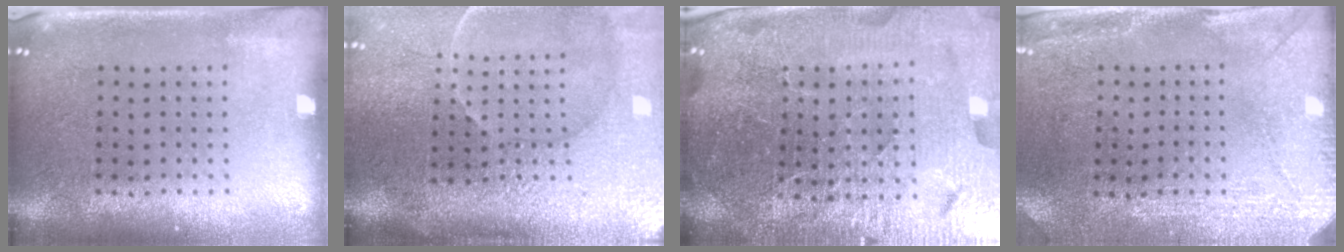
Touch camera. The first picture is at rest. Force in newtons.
{"total": 4.5, "press": 3.9, "slide": 2.3}
{"total": 6.0, "press": 5.3, "slide": 2.7}
{"total": 3.0, "press": 2.6, "slide": 1.4}